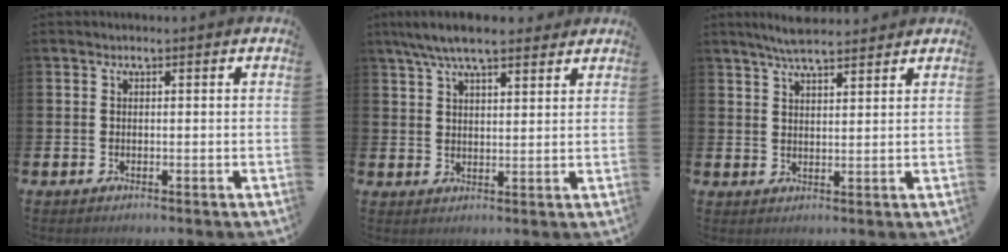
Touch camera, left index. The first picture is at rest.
{"total": 6.8, "force": [5.9, 1.5, 2.9], "torque": [-0.069, -0.013, 0.108]}
{"total": 5.2, "force": [4.8, 0.6, 1.7], "torque": [-0.041, -0.017, 0.087]}